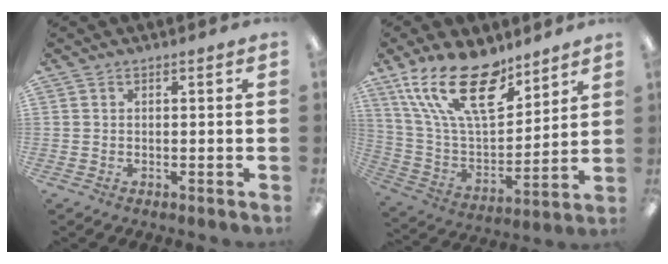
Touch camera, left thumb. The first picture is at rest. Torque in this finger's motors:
{"motor_torque": [0.49, 0.38, 1.44, -1.33, 0.49]}